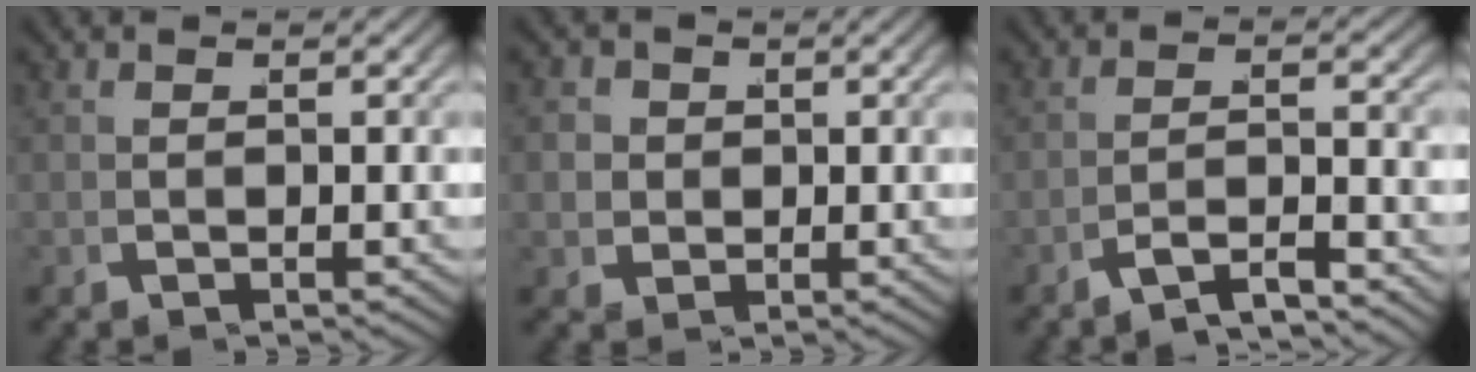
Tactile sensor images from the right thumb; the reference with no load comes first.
{"total": 4.5, "force": [0.6, 4.2, 1.6], "torque": [-0.046, -0.009, 0.011]}
{"total": 3.2, "force": [-2.5, 0.7, 1.8], "torque": [-0.025, -0.002, -0.045]}